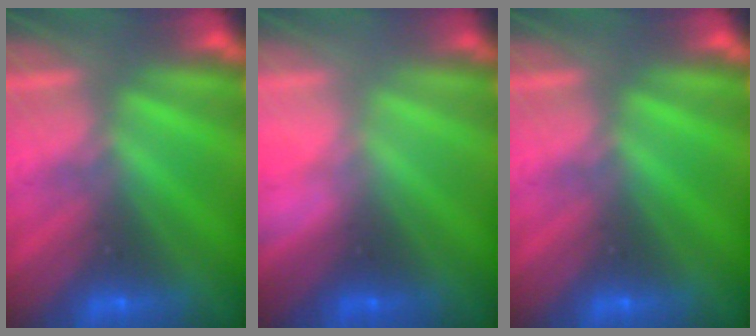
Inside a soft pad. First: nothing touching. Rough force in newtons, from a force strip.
{"total": 2.7}
{"total": 0.0}